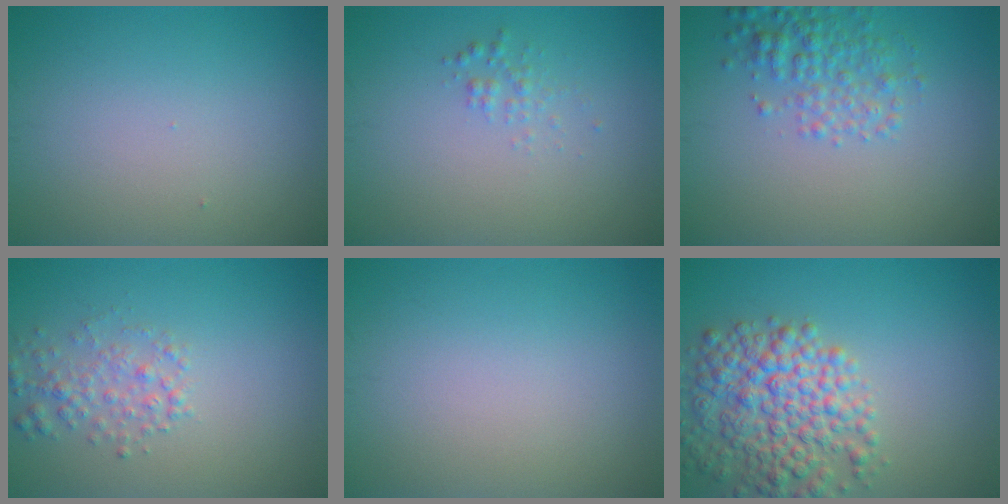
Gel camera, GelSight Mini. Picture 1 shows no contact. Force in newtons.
{"total": 1.0, "press": 1.0, "slide": 0.0}
{"total": 3.1, "press": 3.1, "slide": 0.1}
{"total": 2.3, "press": 2.3, "slide": 0.1}
{"total": 0.0}
{"total": 7.1, "press": 7.1, "slide": 0.3}